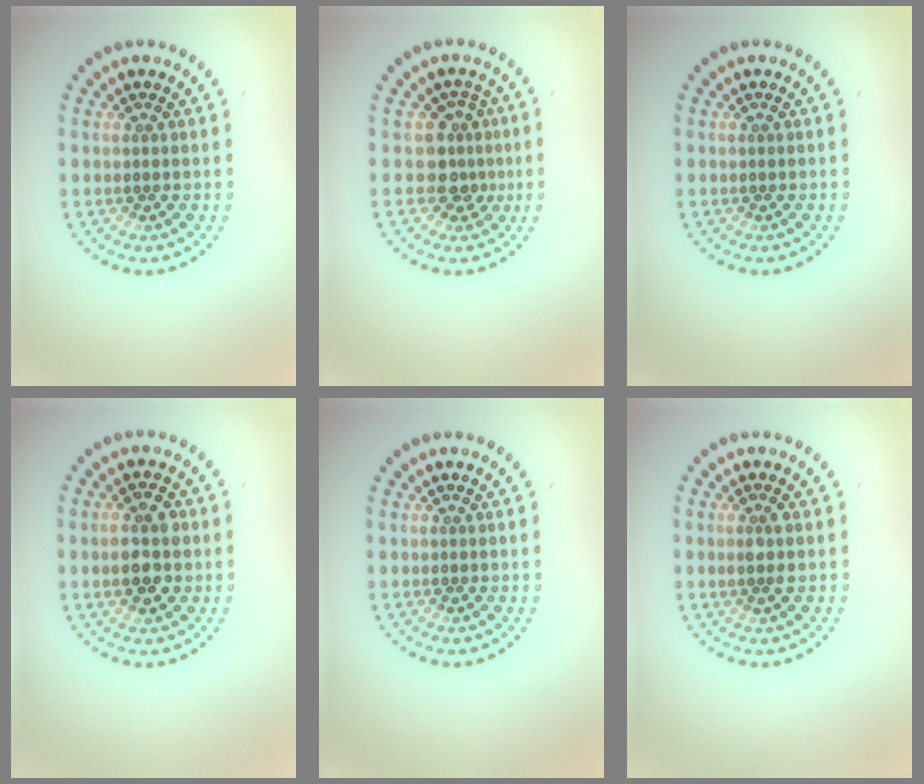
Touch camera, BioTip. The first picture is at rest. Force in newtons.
{"total": 2.6, "press": 1.9, "slide": 1.8}
{"total": 0.0}
{"total": 2.9, "press": 2.9, "slide": 0.2}
{"total": 0.0}
{"total": 1.3, "press": 1.1, "slide": 0.8}